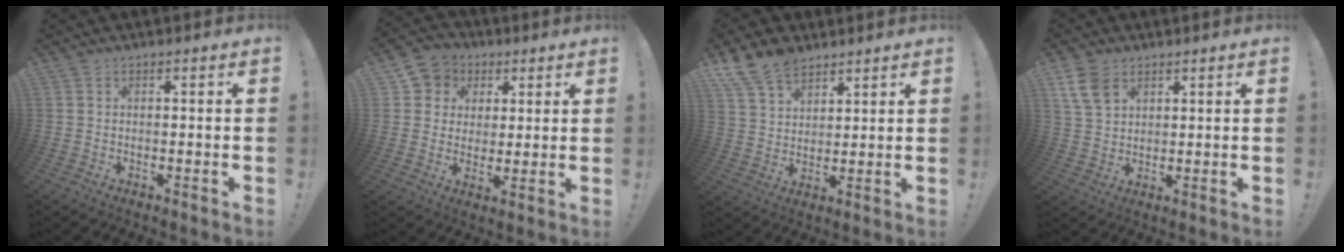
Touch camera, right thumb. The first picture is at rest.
{"total": 7.7, "force": [2.0, 7.3, 1.4], "torque": [-0.016, -0.009, 0.046]}
{"total": 11.3, "force": [8.3, 6.5, 4.0], "torque": [-0.078, -0.045, 0.165]}
{"total": 8.8, "force": [4.8, 6.1, 4.1], "torque": [-0.077, -0.018, 0.096]}